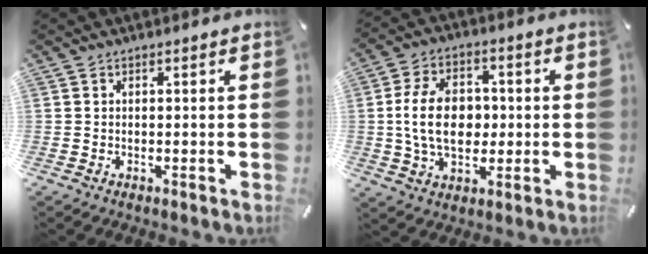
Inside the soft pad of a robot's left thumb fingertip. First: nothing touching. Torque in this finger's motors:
{"motor_torque": [1.87, 1.94, 1.72, 0.01, 0.38]}